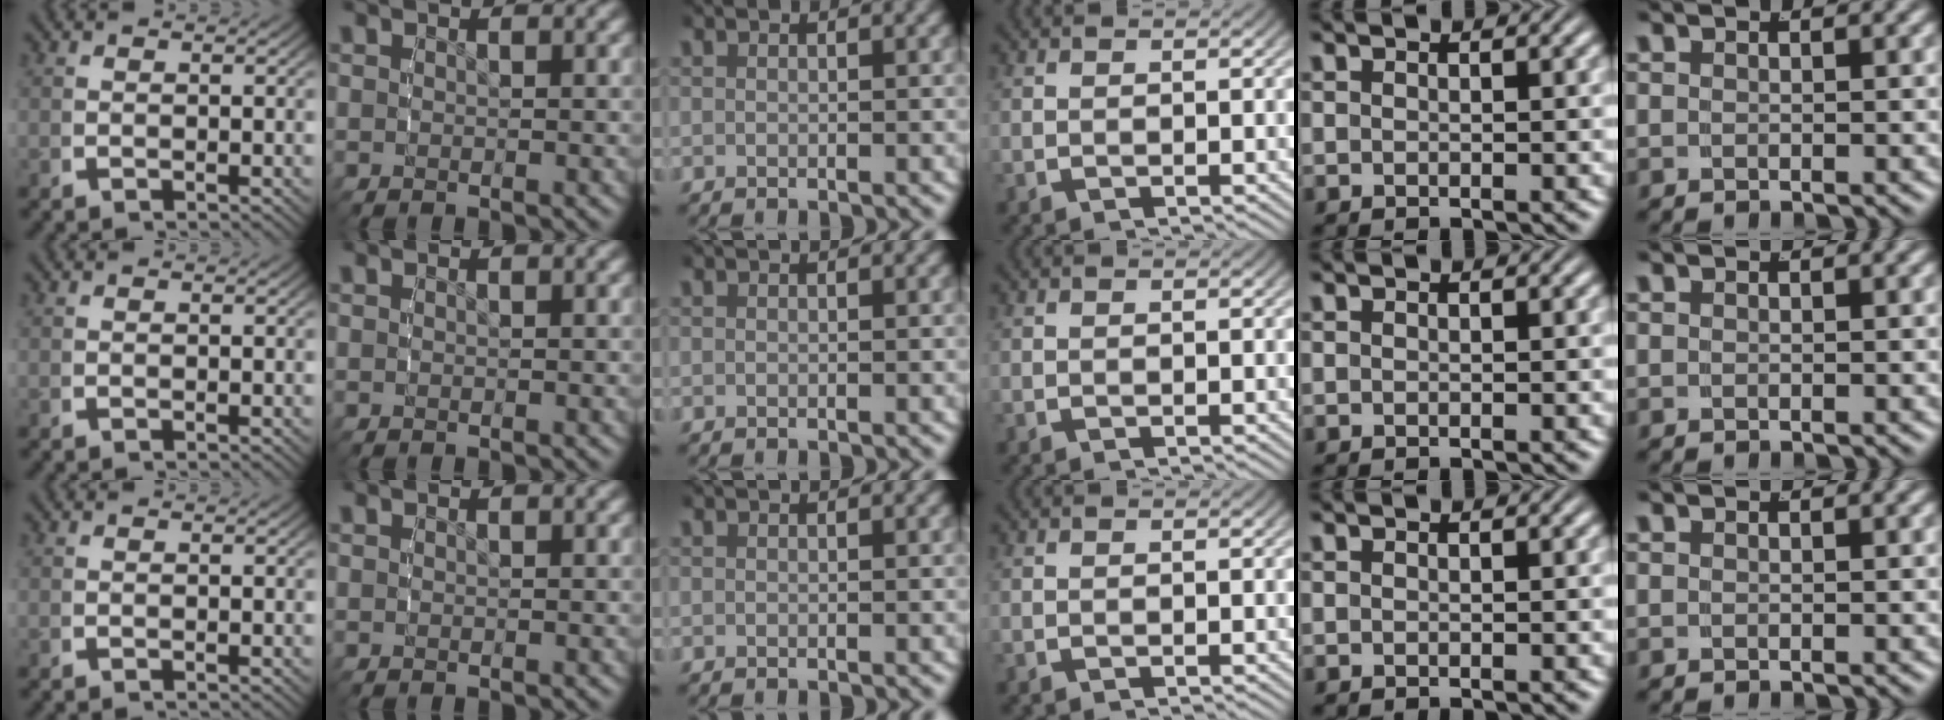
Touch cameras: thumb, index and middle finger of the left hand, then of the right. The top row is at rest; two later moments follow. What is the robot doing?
{"motion": "reach", "object": "markers"}